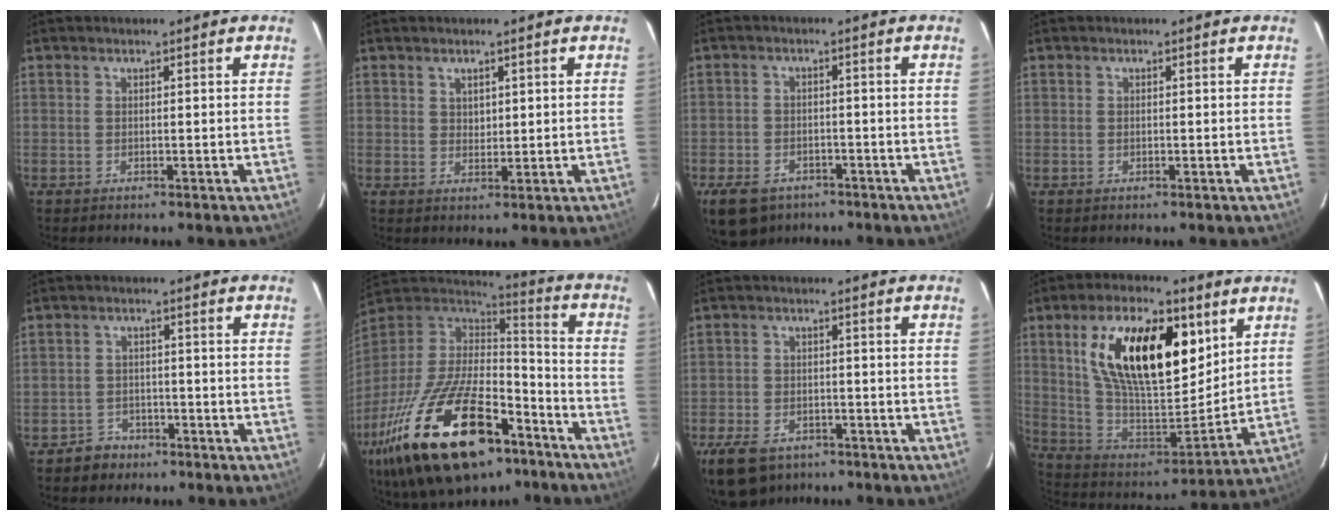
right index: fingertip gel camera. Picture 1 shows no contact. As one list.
[{"total": 2.3, "force": [1.2, 1.6, 0.9], "torque": [-0.009, 0.003, 0.024]}, {"total": 9.7, "force": [-6.2, 6.2, 4.2], "torque": [-0.109, -0.002, -0.096]}, {"total": 0.0}, {"total": 4.4, "force": [-3.0, 3.3, 0.2], "torque": [-0.018, 0.016, -0.045]}, {"total": 33.4, "force": [-19.5, 15.0, 22.6], "torque": [-0.437, -0.033, -0.301]}, {"total": 11.6, "force": [-7.7, 6.9, 5.4], "torque": [-0.141, -0.008, -0.125]}, {"total": 24.5, "force": [9.8, 11.4, 19.3], "torque": [-0.361, 0.014, 0.180]}]